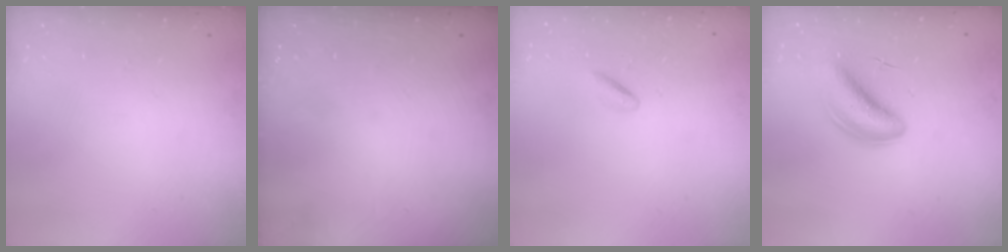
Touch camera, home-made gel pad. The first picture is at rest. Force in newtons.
{"total": 0.0}
{"total": 0.8, "press": 0.7, "slide": 0.4}
{"total": 6.0, "press": 5.7, "slide": 1.9}